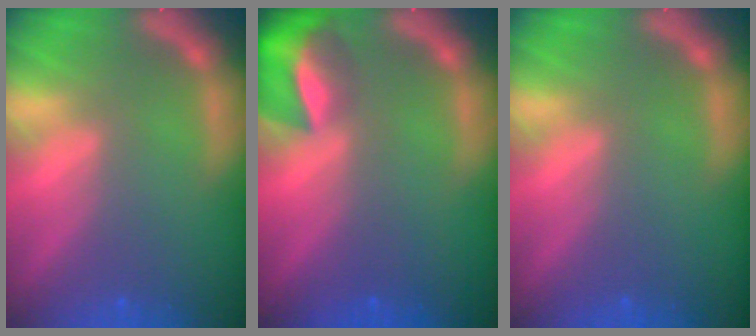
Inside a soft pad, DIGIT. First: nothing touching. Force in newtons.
{"total": 6.4}
{"total": 0.0}